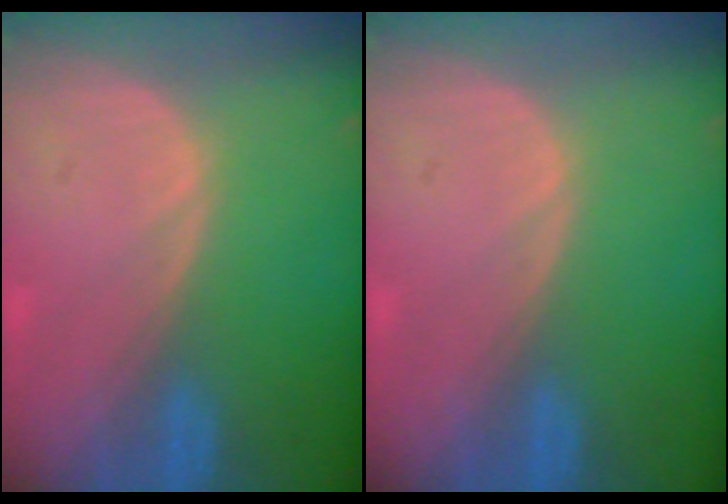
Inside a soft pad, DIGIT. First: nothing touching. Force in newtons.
{"total": 0.0}